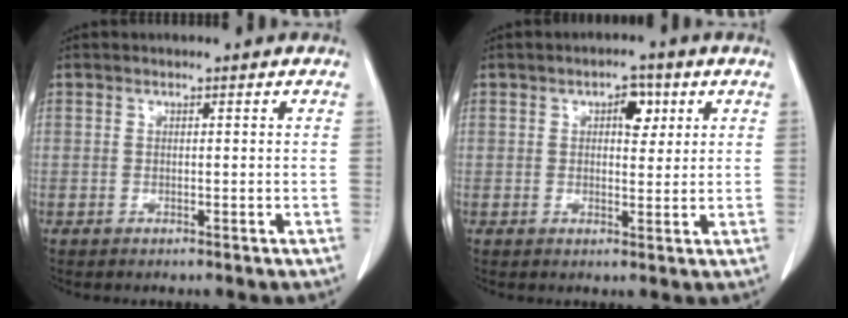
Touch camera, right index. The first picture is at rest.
{"total": 3.9, "force": [1.5, 2.0, 2.9], "torque": [-0.041, 0.008, 0.021]}